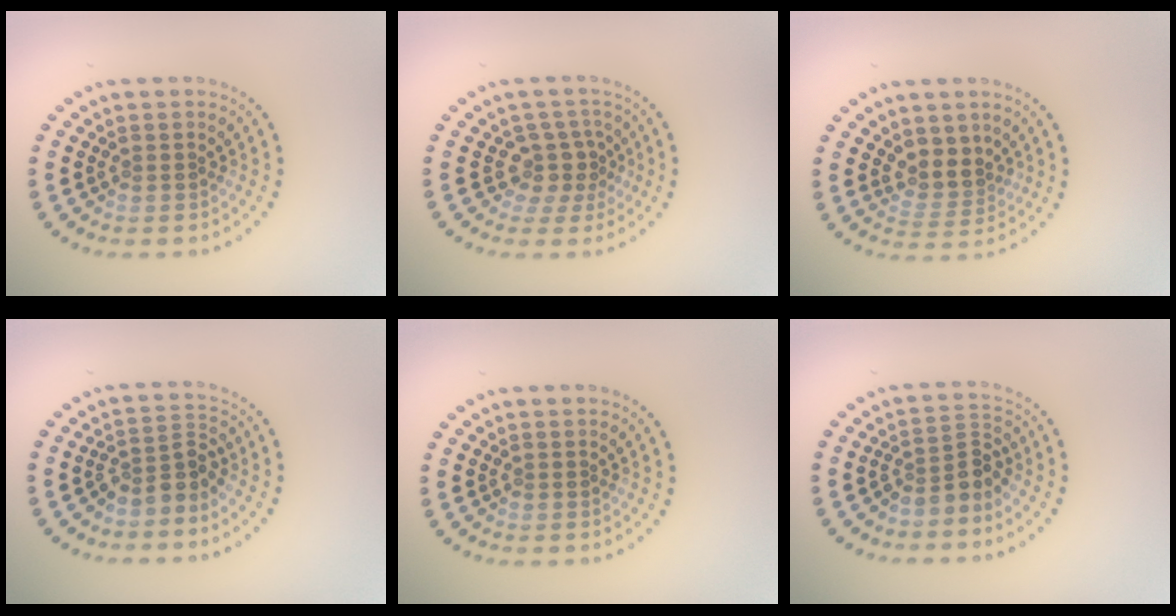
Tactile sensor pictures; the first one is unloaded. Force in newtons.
{"total": 2.8, "press": 2.1, "slide": 1.8}
{"total": 2.8, "press": 2.3, "slide": 1.6}
{"total": 2.7, "press": 2.0, "slide": 1.9}
{"total": 0.0}
{"total": 2.8, "press": 2.0, "slide": 2.0}